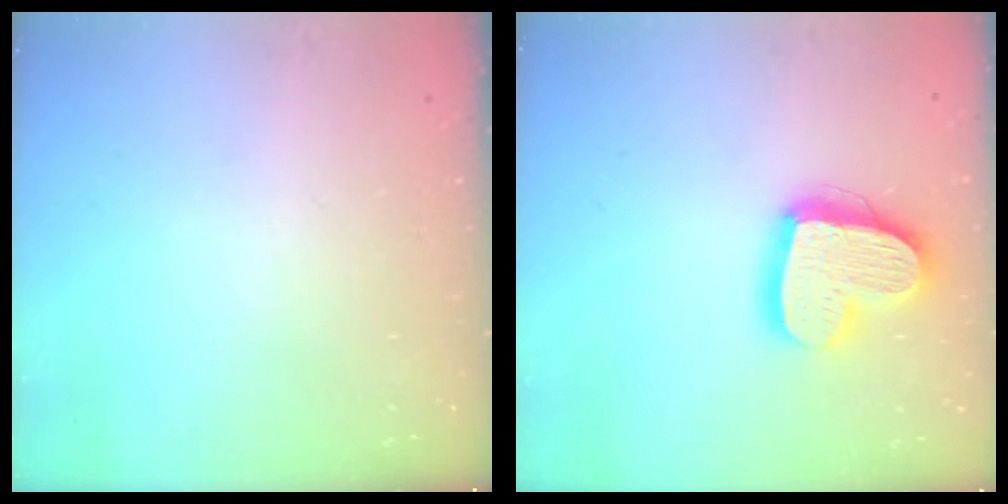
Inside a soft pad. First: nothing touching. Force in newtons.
{"total": 17.6, "press": 17.5, "slide": 1.9}